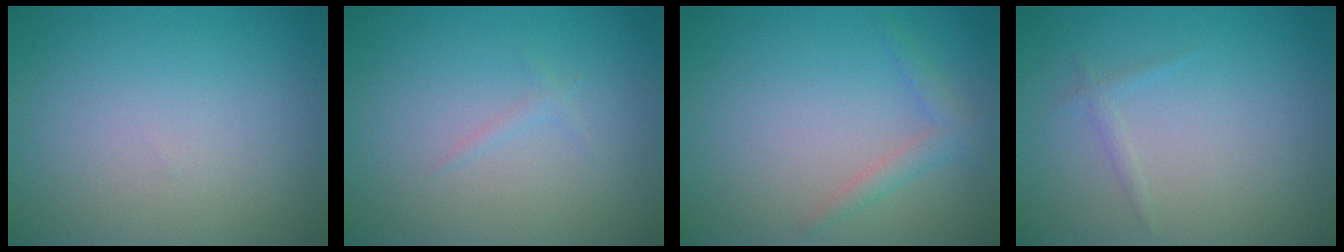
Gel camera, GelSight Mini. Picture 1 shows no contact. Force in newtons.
{"total": 0.6, "press": 0.6, "slide": 0.1}
{"total": 1.5, "press": 1.5, "slide": 0.1}
{"total": 0.8, "press": 0.8, "slide": 0.1}